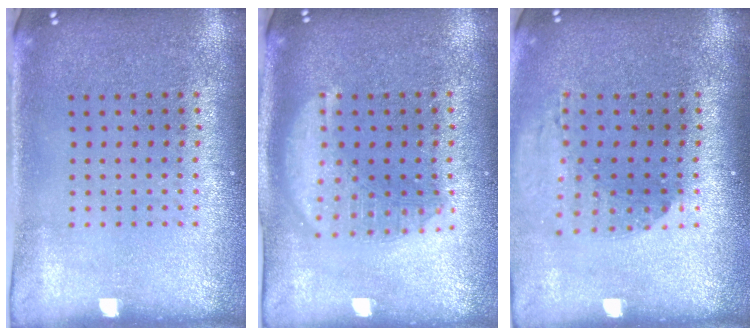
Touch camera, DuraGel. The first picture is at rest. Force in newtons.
{"total": 2.4, "press": 2.4, "slide": 0.3}
{"total": 1.3, "press": 1.3, "slide": 0.4}